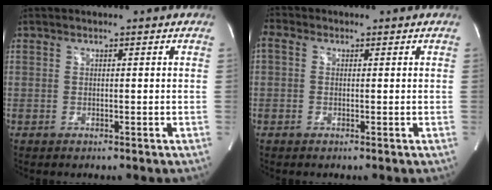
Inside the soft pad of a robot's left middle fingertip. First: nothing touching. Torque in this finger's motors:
{"motor_torque": [0.93, -0.43, 0.71, 0.21]}